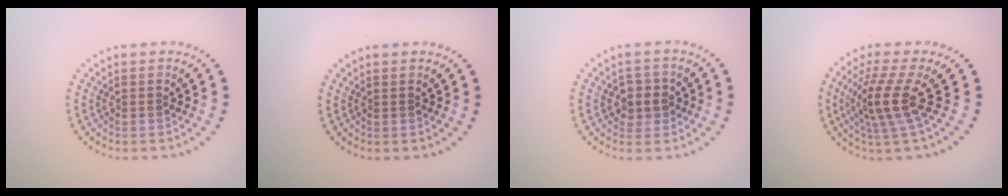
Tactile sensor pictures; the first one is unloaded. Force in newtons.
{"total": 0.0}
{"total": 2.3, "press": 2.2, "slide": 0.7}
{"total": 4.1, "press": 3.0, "slide": 2.8}